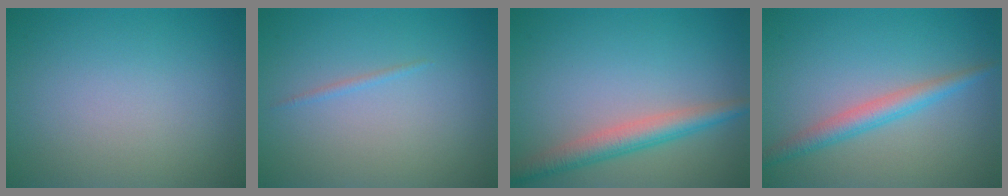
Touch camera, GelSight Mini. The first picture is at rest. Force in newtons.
{"total": 0.6, "press": 0.6, "slide": 0.1}
{"total": 3.6, "press": 3.6, "slide": 0.1}
{"total": 2.7, "press": 2.7, "slide": 0.1}